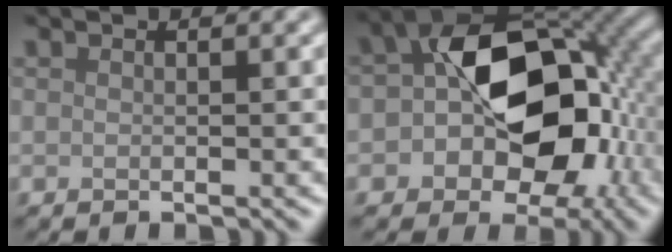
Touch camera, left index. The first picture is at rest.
{"total": 12.8, "force": [-1.2, 8.5, 9.5], "torque": [-0.134, 0.006, -0.025]}